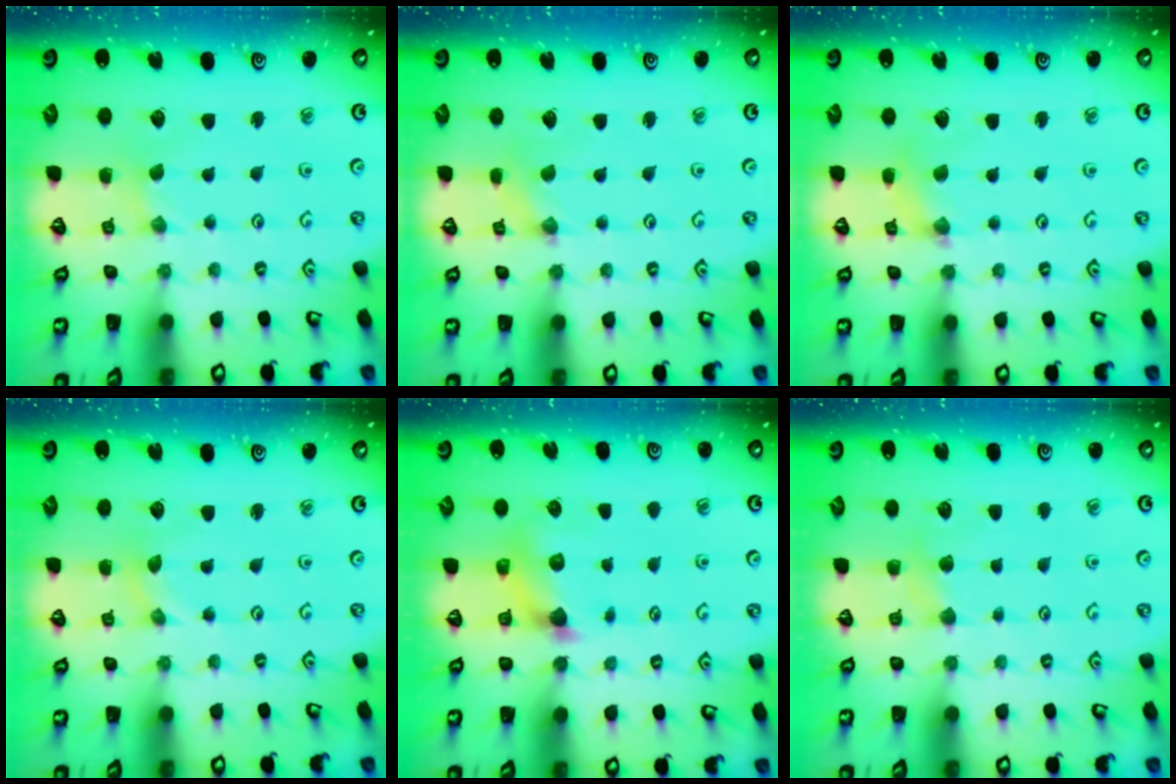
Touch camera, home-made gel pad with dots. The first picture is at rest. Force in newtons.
{"total": 0.0}
{"total": 1.3, "press": 1.3, "slide": 0.3}
{"total": 0.7, "press": 0.7, "slide": 0.1}
{"total": 7.1, "press": 7.0, "slide": 0.7}
{"total": 2.9, "press": 2.9, "slide": 0.5}